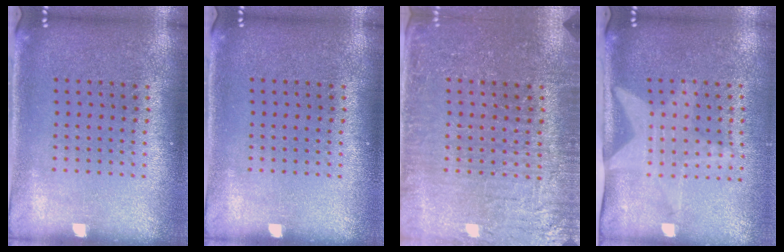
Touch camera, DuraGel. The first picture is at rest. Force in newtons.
{"total": 0.0}
{"total": 3.8, "press": 3.6, "slide": 1.0}
{"total": 2.1, "press": 1.5, "slide": 1.4}